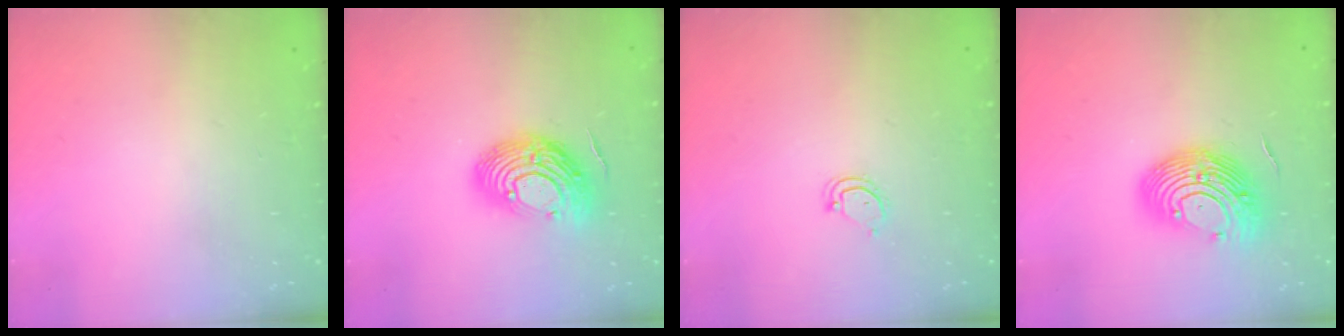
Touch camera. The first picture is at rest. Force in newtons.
{"total": 14.9, "press": 14.9, "slide": 1.3}
{"total": 3.9, "press": 3.9, "slide": 0.3}
{"total": 13.3, "press": 12.8, "slide": 3.9}